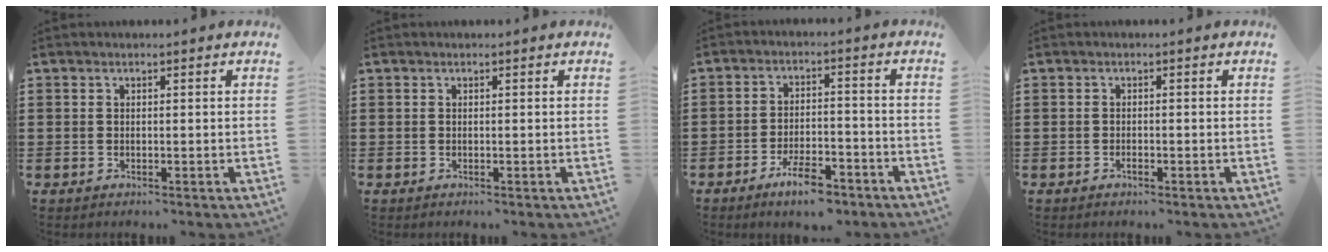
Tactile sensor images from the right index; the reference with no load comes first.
{"total": 0.0}
{"total": 6.4, "force": [-4.8, 1.7, 3.8], "torque": [-0.072, 0.007, -0.087]}
{"total": 0.7, "force": [-0.5, 0.2, 0.4], "torque": [-0.011, -0.002, -0.008]}